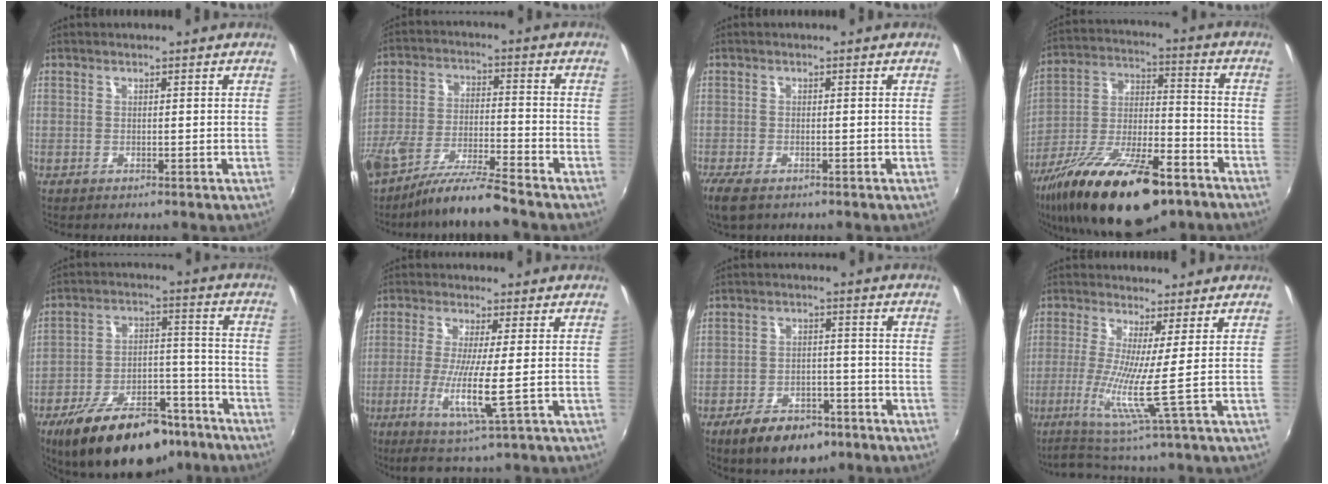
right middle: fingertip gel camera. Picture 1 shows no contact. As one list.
[{"total": 11.7, "force": [-9.5, 0.6, 6.7], "torque": [-0.139, -0.014, -0.174]}, {"total": 4.4, "force": [-2.9, 1.5, 2.9], "torque": [-0.067, -0.018, -0.054]}, {"total": 25.0, "force": [-15.5, 8.8, 17.5], "torque": [-0.321, -0.032, -0.254]}, {"total": 21.9, "force": [-15.8, 9.4, 11.8], "torque": [-0.210, 0.006, -0.228]}, {"total": 8.0, "force": [-2.4, -0.5, 7.6], "torque": [-0.157, -0.023, -0.047]}, {"total": 10.7, "force": [-7.2, 5.3, 5.8], "torque": [-0.129, -0.002, -0.109]}, {"total": 7.4, "force": [-1.8, -1.5, 7.0], "torque": [-0.156, -0.026, -0.037]}]